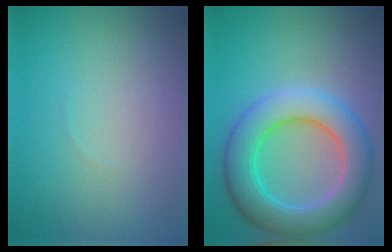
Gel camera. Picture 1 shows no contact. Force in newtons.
{"total": 6.7, "press": 6.7, "slide": 0.5}